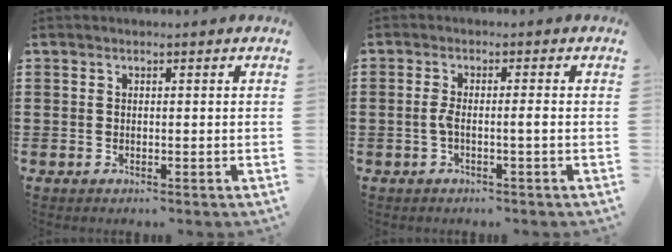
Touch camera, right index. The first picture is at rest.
{"total": 3.2, "force": [-0.8, 0.1, 3.1], "torque": [-0.073, -0.007, -0.022]}